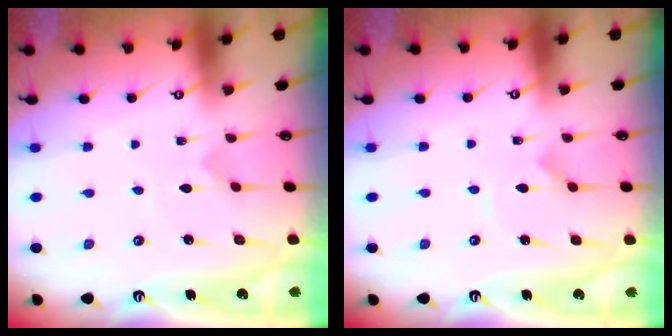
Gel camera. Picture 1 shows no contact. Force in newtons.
{"total": 3.4, "press": 3.4, "slide": 0.2}